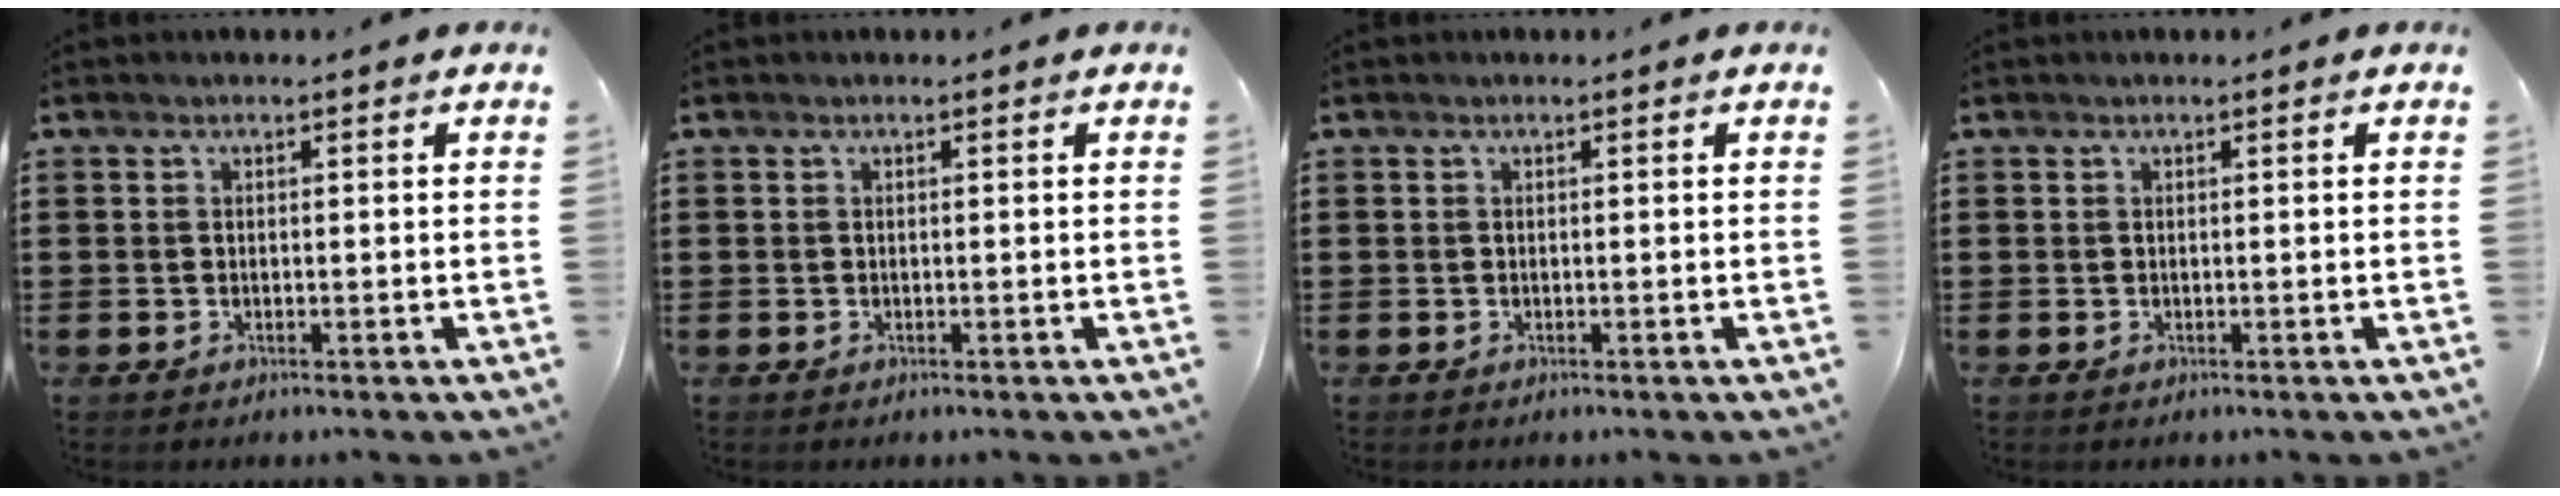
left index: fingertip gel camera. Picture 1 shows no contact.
{"total": 0.0}
{"total": 0.0}
{"total": 0.0}